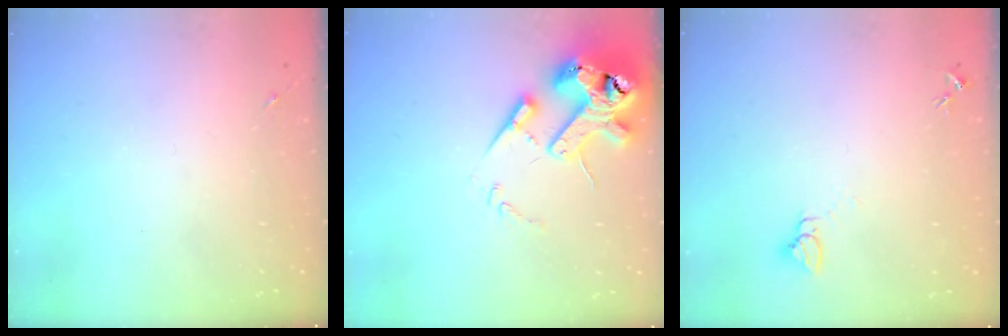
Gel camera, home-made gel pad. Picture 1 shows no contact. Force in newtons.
{"total": 17.3, "press": 17.1, "slide": 2.5}
{"total": 2.7, "press": 2.7, "slide": 0.1}